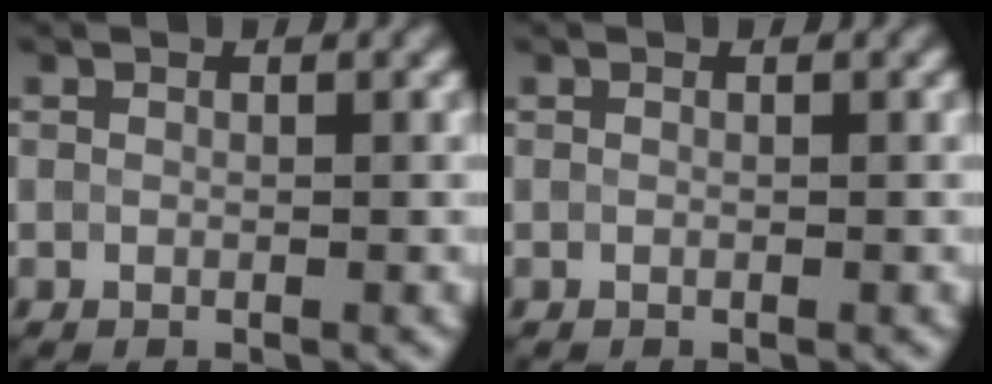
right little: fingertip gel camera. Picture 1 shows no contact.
{"total": 0.0}